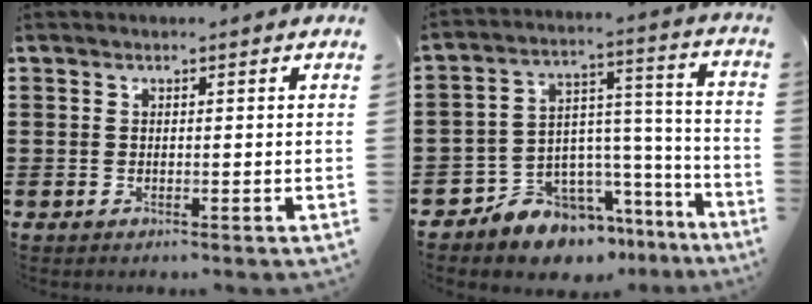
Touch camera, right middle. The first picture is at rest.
{"total": 8.7, "force": [-7.7, 3.8, 1.0], "torque": [-0.030, 0.016, -0.147]}